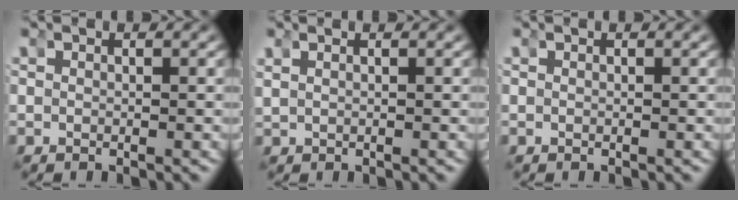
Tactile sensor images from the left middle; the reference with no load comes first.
{"total": 1.1, "force": [0.5, 0.7, 0.7], "torque": [-0.015, 0.004, 0.012]}
{"total": 0.0}